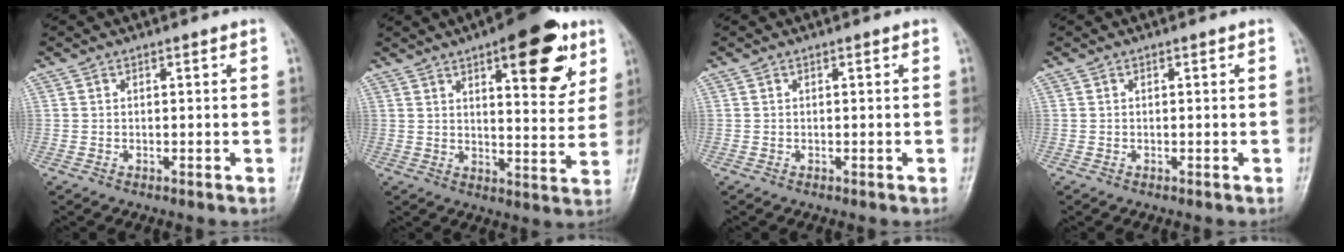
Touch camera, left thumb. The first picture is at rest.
{"total": 15.5, "force": [7.7, 5.8, 12.1], "torque": [-0.123, -0.030, 0.102]}
{"total": 0.0}
{"total": 0.0}